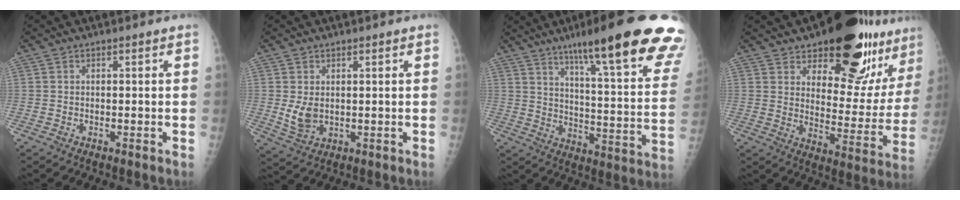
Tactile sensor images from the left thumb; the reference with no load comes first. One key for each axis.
{"total": 4.6, "fx": 0.6, "fy": 3.3, "fz": 3.2, "tx": -0.049, "ty": -0.014, "tz": 0.021}
{"total": 27.0, "fx": 17.1, "fy": 3.5, "fz": 20.6, "tx": -0.264, "ty": -0.061, "tz": 0.241}
{"total": 24.3, "fx": 17.1, "fy": 9.5, "fz": 14.4, "tx": -0.152, "ty": -0.097, "tz": 0.226}